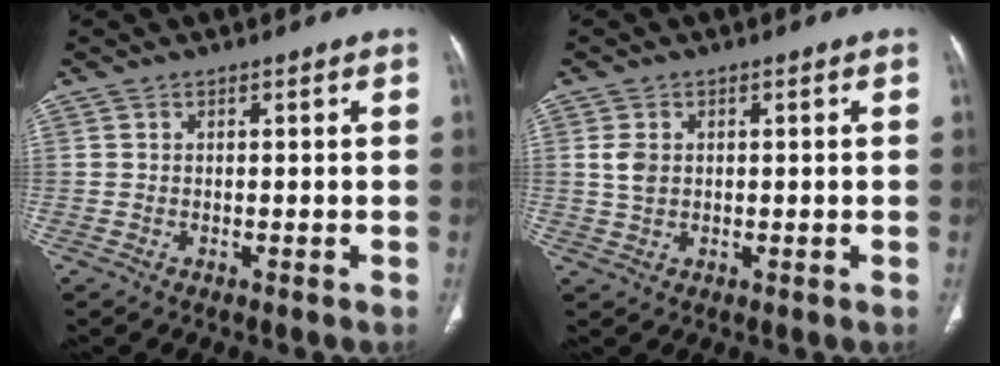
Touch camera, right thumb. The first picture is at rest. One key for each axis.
{"total": 2.9, "fx": 0.5, "fy": 2.1, "fz": 1.9, "tx": -0.034, "ty": 0.003, "tz": 0.011}